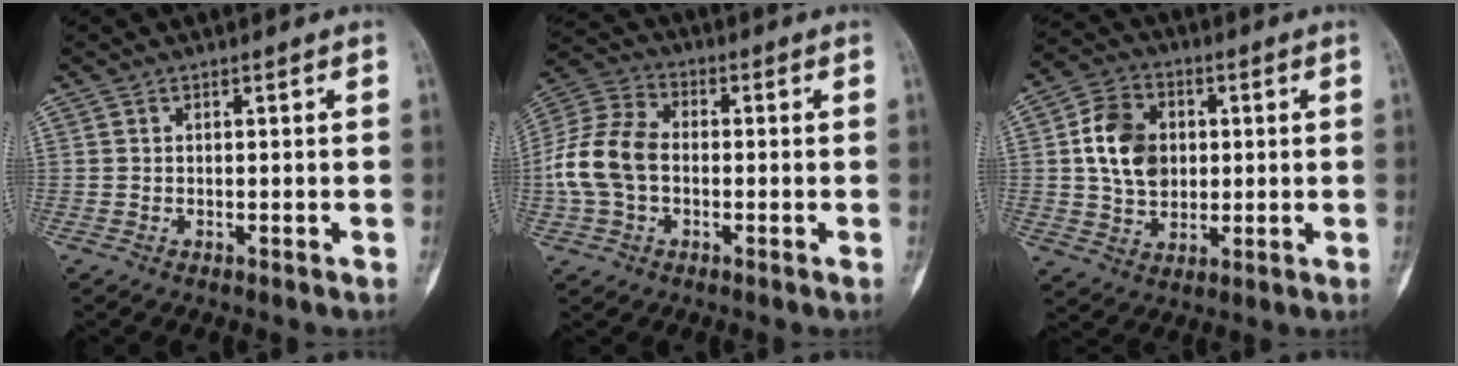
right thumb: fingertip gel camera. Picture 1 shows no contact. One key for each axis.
{"total": 11.9, "fx": -1.2, "fy": 8.3, "fz": 8.4, "tx": -0.174, "ty": 0.031, "tz": -0.032}
{"total": 11.6, "fx": 1.3, "fy": 9.0, "fz": 7.2, "tx": -0.104, "ty": 0.004, "tz": 0.022}